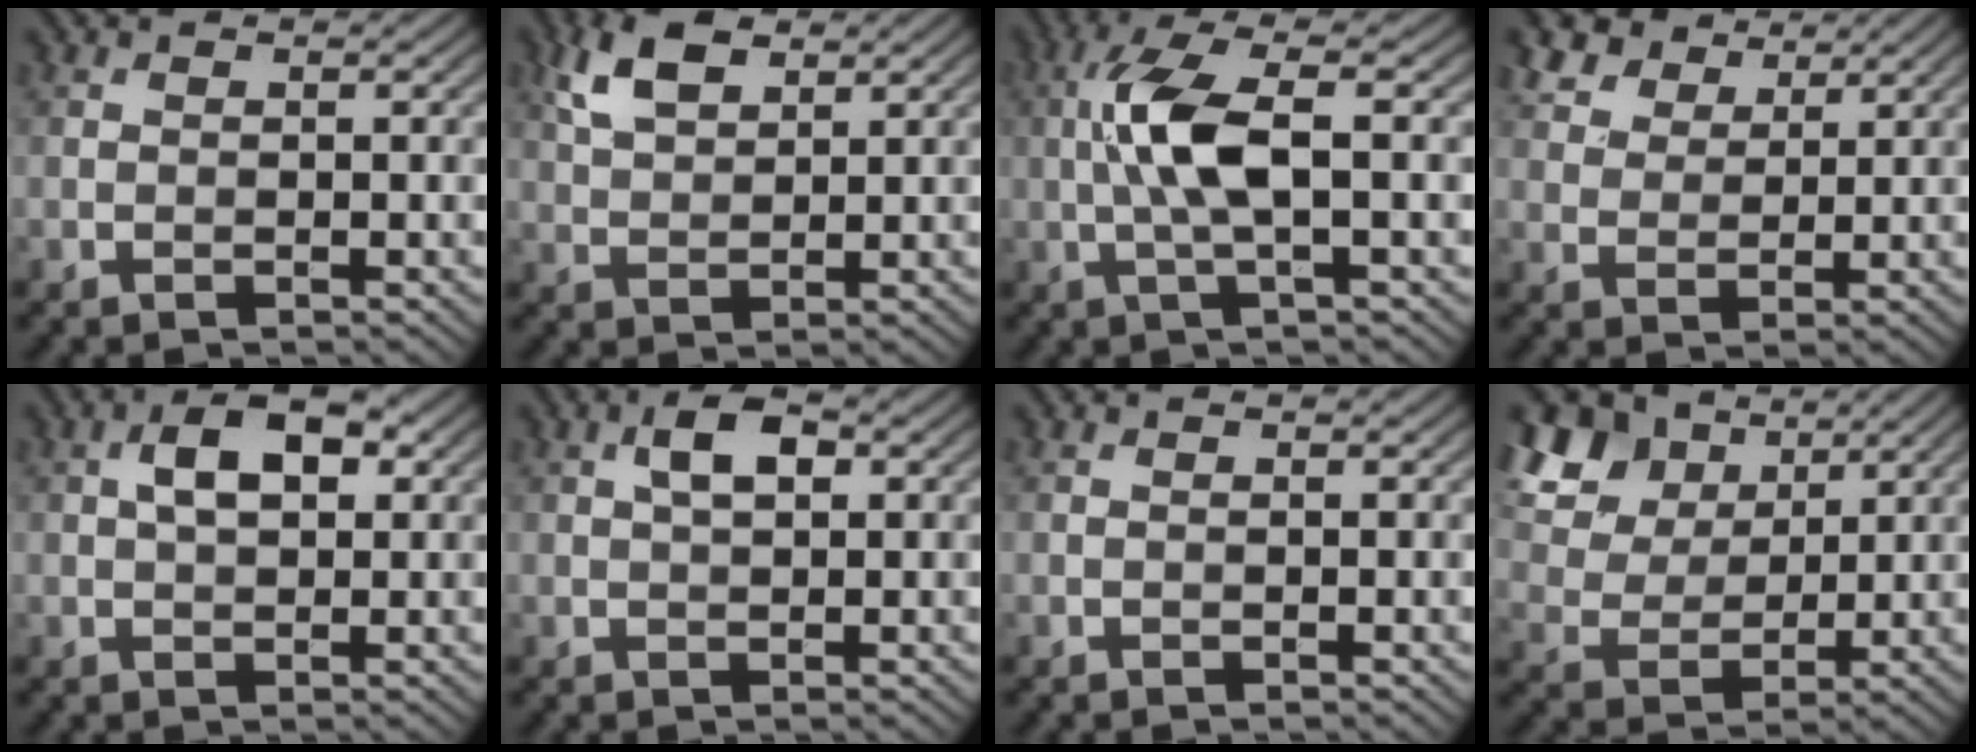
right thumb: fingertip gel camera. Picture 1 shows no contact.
{"total": 5.9, "force": [3.2, 2.9, 4.0], "torque": [-0.094, 0.008, 0.064]}
{"total": 7.1, "force": [0.2, 1.7, 6.9], "torque": [-0.150, 0.016, -0.003]}
{"total": 6.8, "force": [5.1, 3.6, 2.6], "torque": [-0.076, -0.007, 0.107]}
{"total": 5.4, "force": [1.4, 2.9, 4.4], "torque": [-0.076, 0.009, 0.020]}
{"total": 3.6, "force": [1.1, 1.8, 2.9], "torque": [-0.057, 0.010, 0.016]}
{"total": 0.0}
{"total": 14.0, "force": [7.8, 9.0, 7.4], "torque": [-0.222, 0.029, 0.164]}